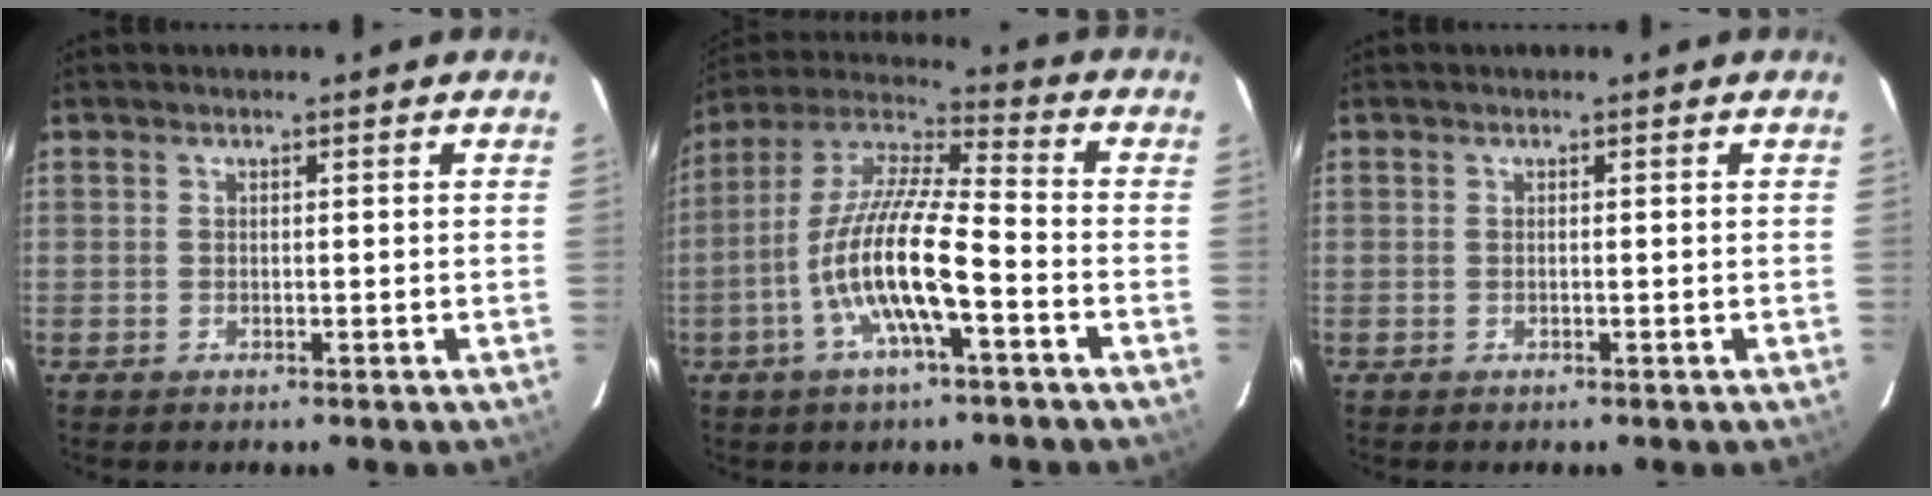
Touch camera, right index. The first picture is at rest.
{"total": 14.4, "force": [-5.1, 2.7, 13.2], "torque": [-0.259, -0.005, -0.104]}
{"total": 0.0}